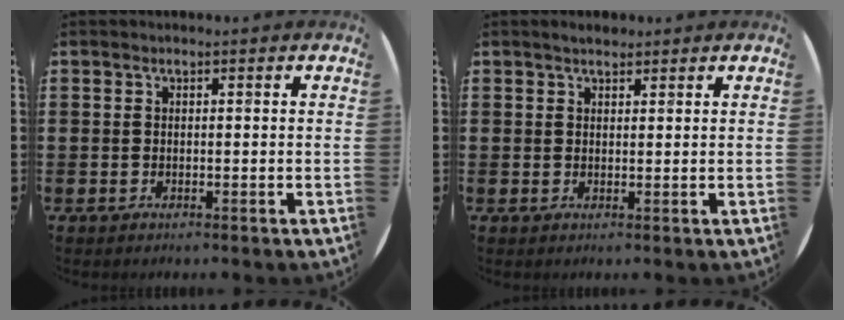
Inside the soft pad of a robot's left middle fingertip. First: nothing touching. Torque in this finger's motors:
{"motor_torque": [0.10, -0.10, 0.03, 0.01]}